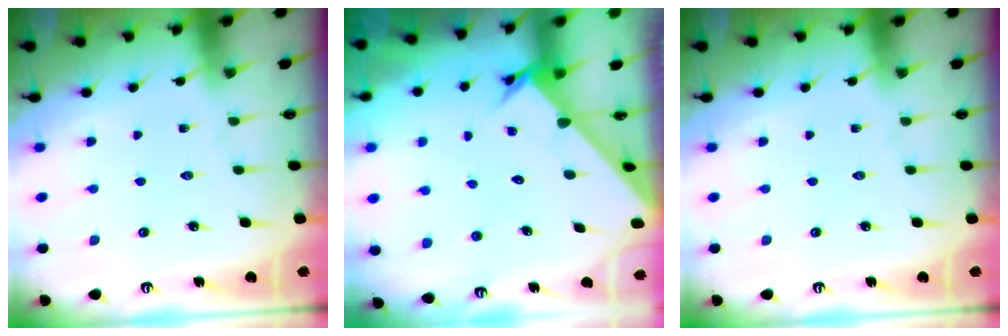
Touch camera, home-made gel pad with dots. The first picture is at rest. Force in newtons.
{"total": 2.5, "press": 2.5, "slide": 0.2}
{"total": 0.0}